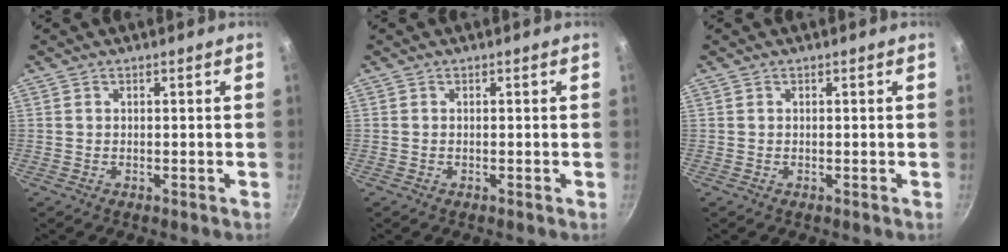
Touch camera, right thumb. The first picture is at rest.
{"total": 0.0}
{"total": 0.0}